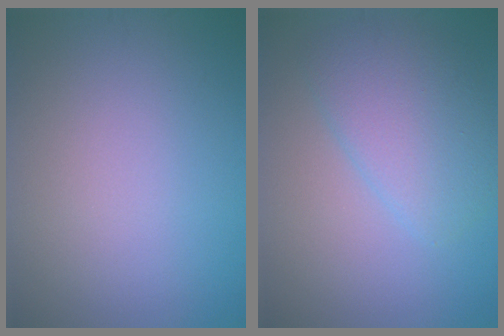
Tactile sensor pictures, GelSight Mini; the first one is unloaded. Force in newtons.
{"total": 4.4, "press": 4.4, "slide": 0.2}